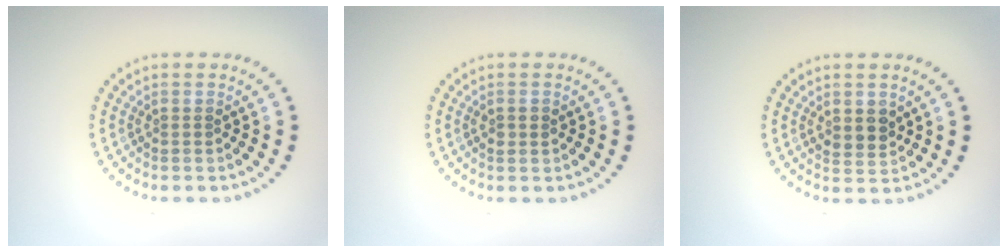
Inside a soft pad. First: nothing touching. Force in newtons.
{"total": 1.0, "press": 1.0, "slide": 0.2}
{"total": 1.9, "press": 1.7, "slide": 0.7}